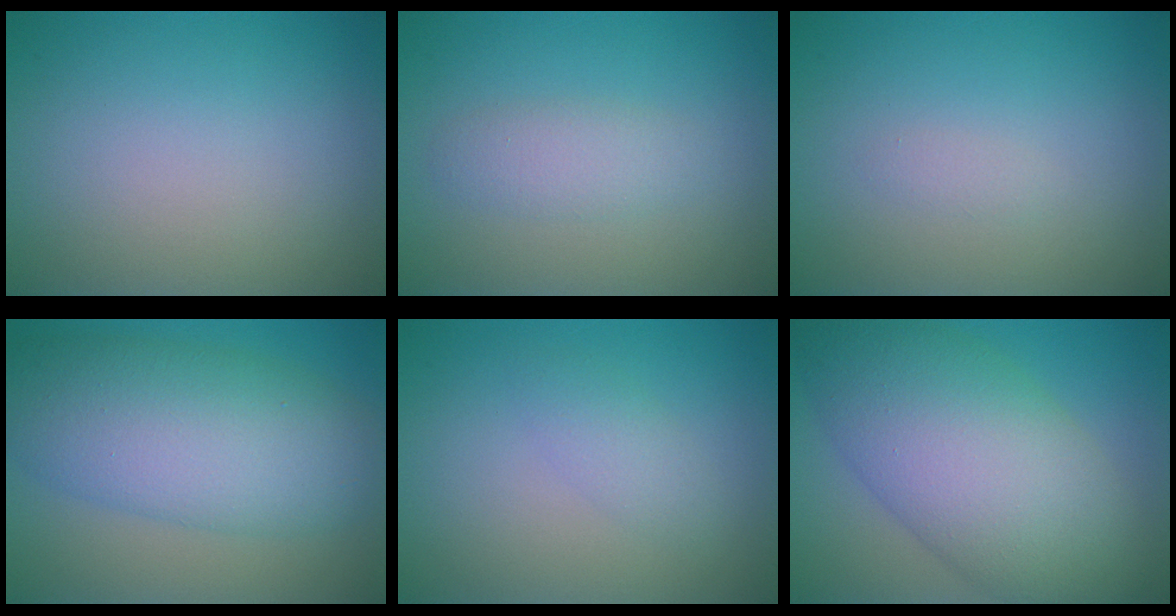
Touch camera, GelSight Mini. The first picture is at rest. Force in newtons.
{"total": 2.0, "press": 2.0, "slide": 0.1}
{"total": 0.6, "press": 0.6, "slide": 0.0}
{"total": 9.1, "press": 9.1, "slide": 0.2}
{"total": 1.6, "press": 1.6, "slide": 0.0}
{"total": 11.4, "press": 11.4, "slide": 0.1}